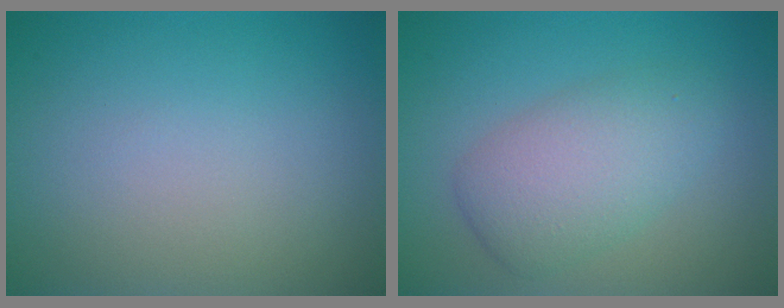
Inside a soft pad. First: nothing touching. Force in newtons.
{"total": 4.6, "press": 4.6, "slide": 0.0}